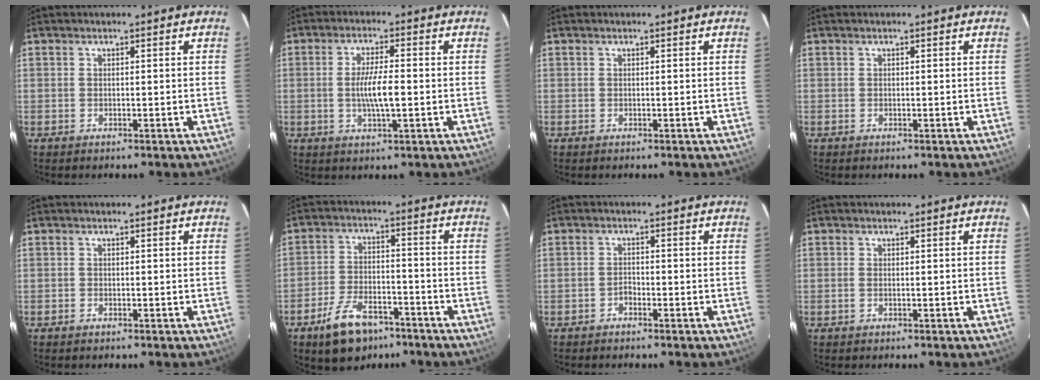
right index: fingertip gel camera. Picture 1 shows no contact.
{"total": 6.2, "force": [-0.8, 1.2, 6.0], "torque": [-0.112, -0.002, -0.011]}
{"total": 0.0}
{"total": 0.0}
{"total": 0.5, "force": [-0.5, 0.3, 0.1], "torque": [-0.002, 0.002, -0.009]}
{"total": 10.9, "force": [-7.3, 5.6, 5.7], "torque": [-0.130, 0.008, -0.119]}
{"total": 1.4, "force": [-1.1, 0.7, 0.4], "torque": [-0.009, 0.004, -0.021]}
{"total": 0.7, "force": [-0.1, 0.4, 0.6], "torque": [-0.015, -0.001, -0.004]}